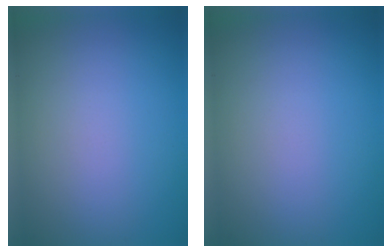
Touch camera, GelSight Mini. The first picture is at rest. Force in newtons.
{"total": 0.0}